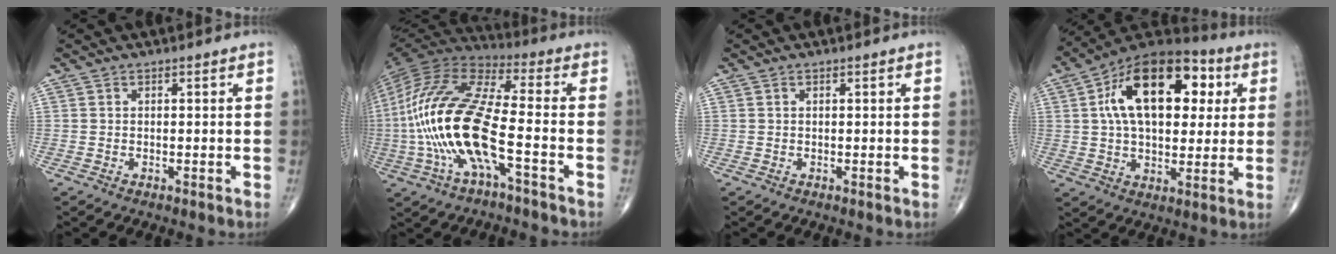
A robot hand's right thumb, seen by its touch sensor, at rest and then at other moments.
{"total": 21.7, "force": [-4.9, 6.8, 20.0], "torque": [-0.443, 0.031, -0.091]}
{"total": 0.0}
{"total": 21.9, "force": [5.5, 12.6, 17.1], "torque": [-0.241, 0.013, 0.079]}